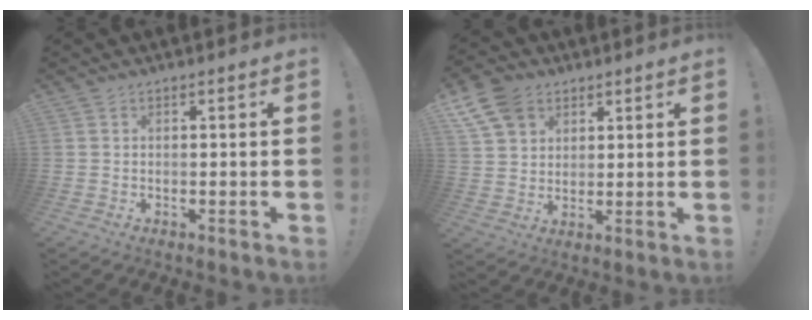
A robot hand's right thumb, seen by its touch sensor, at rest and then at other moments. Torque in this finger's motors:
{"motor_torque": [-0.01, 0.02, 0.71, 0.64, 0.01]}